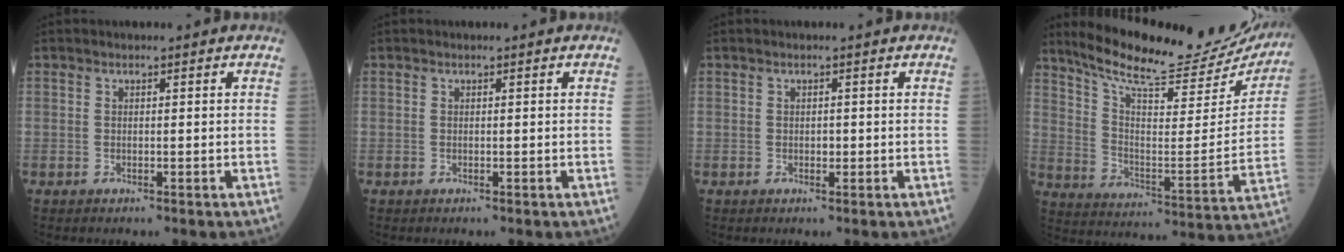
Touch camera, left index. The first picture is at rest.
{"total": 0.0}
{"total": 0.7, "force": [-0.1, 0.4, 0.5], "torque": [-0.009, 0.001, -0.001]}
{"total": 25.0, "force": [22.5, 4.6, 9.9], "torque": [-0.160, -0.047, 0.311]}